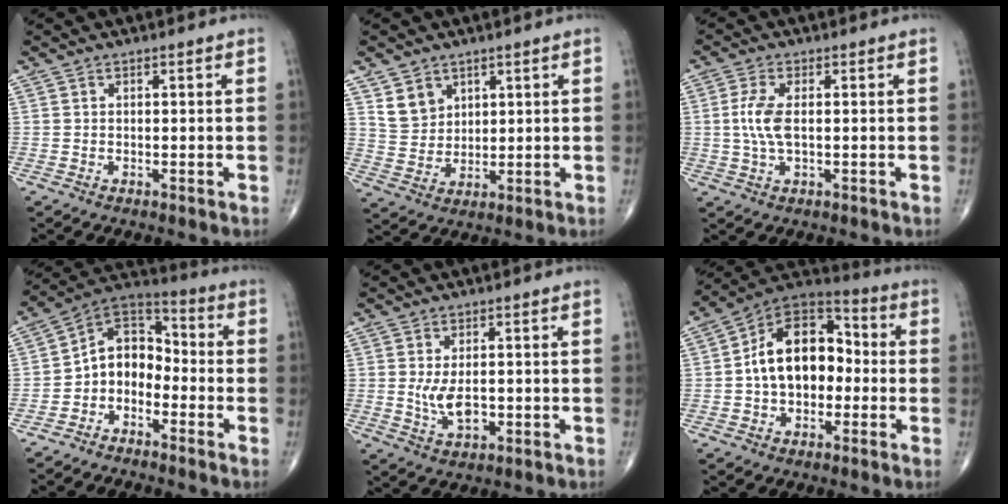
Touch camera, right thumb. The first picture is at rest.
{"total": 5.8, "force": [3.4, 4.4, 1.8], "torque": [-0.012, -0.025, 0.073]}
{"total": 5.6, "force": [0.2, 2.3, 5.1], "torque": [-0.122, 0.003, 0.000]}
{"total": 9.4, "force": [-3.3, 7.0, 5.4], "torque": [-0.061, 0.065, -0.079]}
{"total": 5.5, "force": [-0.3, 2.9, 4.6], "torque": [-0.083, -0.011, 0.001]}
{"total": 16.2, "force": [-0.5, 10.7, 12.1], "torque": [-0.162, 0.044, -0.020]}